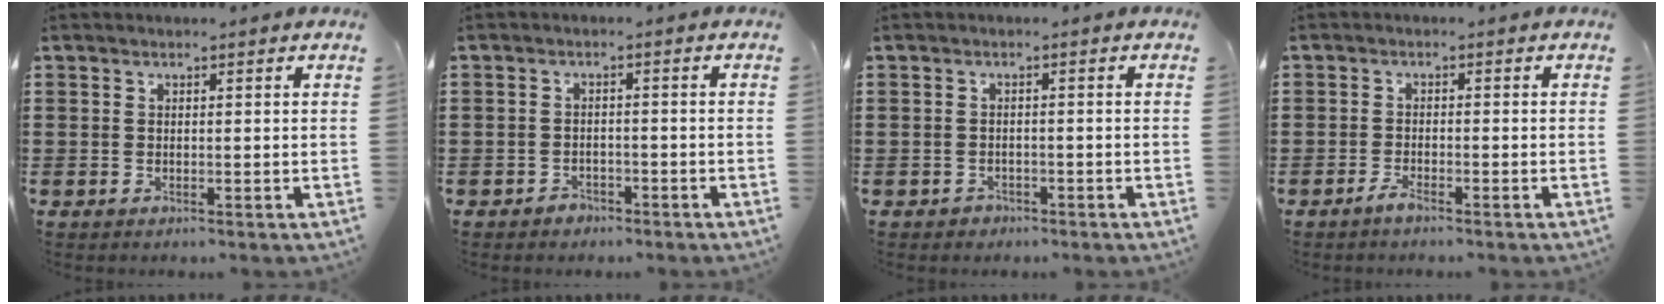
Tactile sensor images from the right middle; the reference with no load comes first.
{"total": 1.6, "force": [-1.4, 0.8, 0.1], "torque": [-0.006, 0.003, -0.032]}
{"total": 1.1, "force": [-0.9, 0.6, 0.1], "torque": [-0.005, 0.001, -0.020]}
{"total": 1.5, "force": [-1.3, 0.2, 0.7], "torque": [-0.022, -0.004, -0.028]}